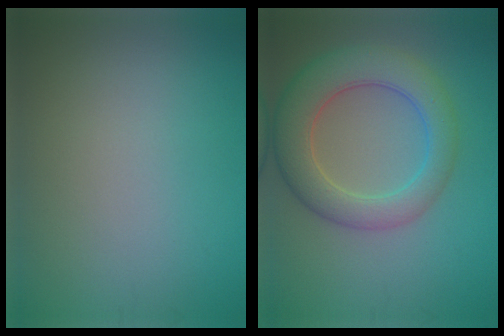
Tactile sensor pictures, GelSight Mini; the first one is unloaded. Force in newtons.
{"total": 6.8, "press": 6.8, "slide": 0.5}